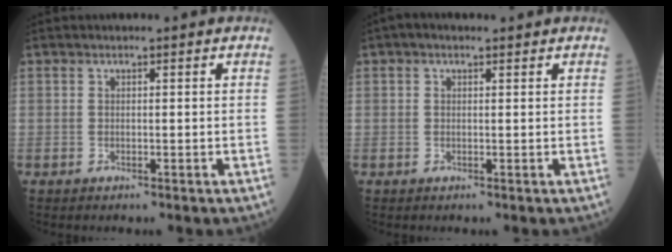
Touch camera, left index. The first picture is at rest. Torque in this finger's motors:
{"motor_torque": [0.54, -0.44, 0.19, 0.04]}